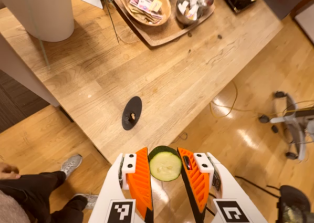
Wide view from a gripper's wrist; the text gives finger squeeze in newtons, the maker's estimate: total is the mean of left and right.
{"total": 8.2, "left": 8.1, "right": 8.3}